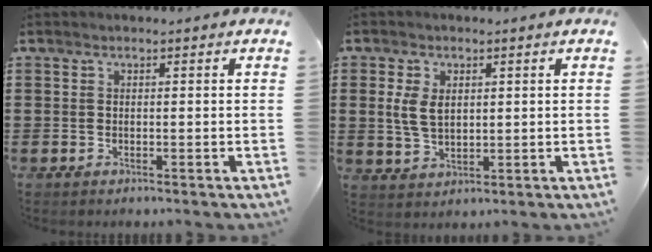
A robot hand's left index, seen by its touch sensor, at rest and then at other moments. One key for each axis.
{"total": 4.7, "fx": 1.0, "fy": 2.8, "fz": 3.6, "tx": -0.086, "ty": 0.006, "tz": 0.016}